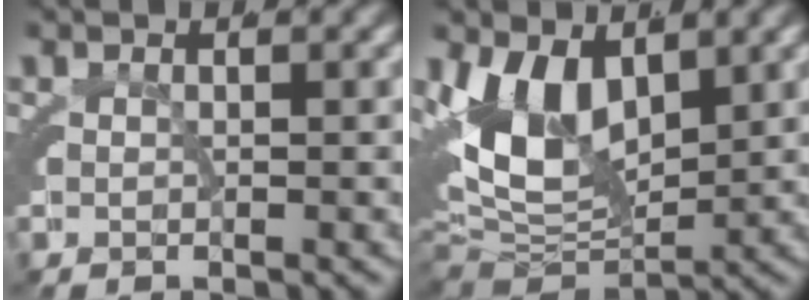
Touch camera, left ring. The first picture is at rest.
{"total": 10.5, "force": [2.4, 6.9, 7.5], "torque": [-0.147, -0.001, 0.041]}